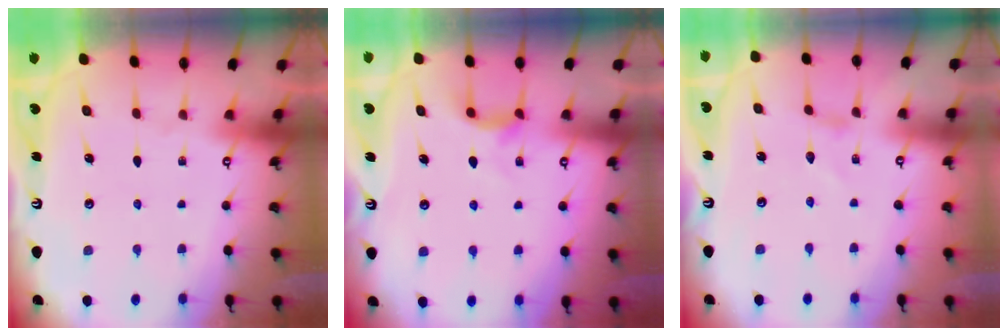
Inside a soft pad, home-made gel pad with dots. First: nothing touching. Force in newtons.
{"total": 5.7, "press": 5.6, "slide": 0.6}
{"total": 0.0}